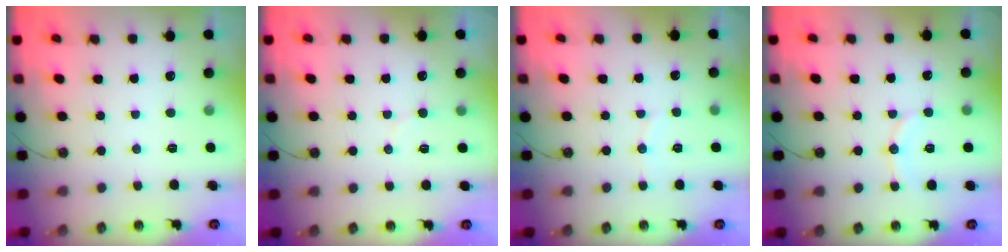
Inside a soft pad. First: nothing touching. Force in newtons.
{"total": 4.4, "press": 4.2, "slide": 1.2}
{"total": 3.5, "press": 3.4, "slide": 0.7}
{"total": 8.4, "press": 7.9, "slide": 2.7}